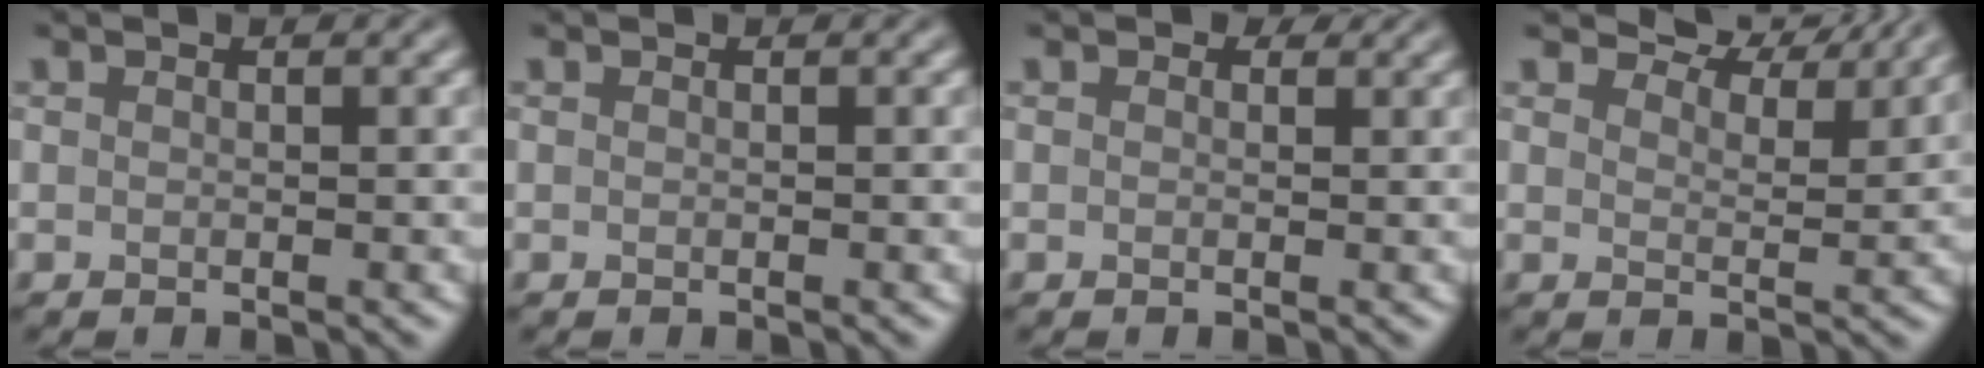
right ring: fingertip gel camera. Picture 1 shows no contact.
{"total": 0.0}
{"total": 0.8, "force": [0.5, 0.5, 0.3], "torque": [-0.003, -0.002, 0.003]}
{"total": 5.2, "force": [4.8, 1.1, 1.7], "torque": [-0.035, 0.004, 0.062]}